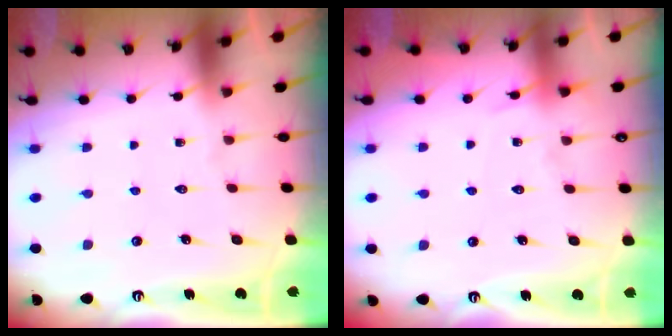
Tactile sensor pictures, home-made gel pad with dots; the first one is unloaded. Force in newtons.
{"total": 4.3, "press": 4.2, "slide": 0.5}